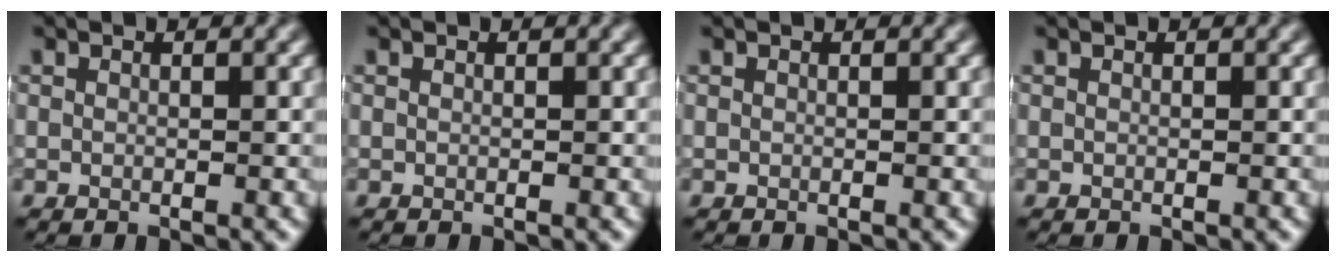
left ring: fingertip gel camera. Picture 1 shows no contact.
{"total": 0.0}
{"total": 0.0}
{"total": 0.0}